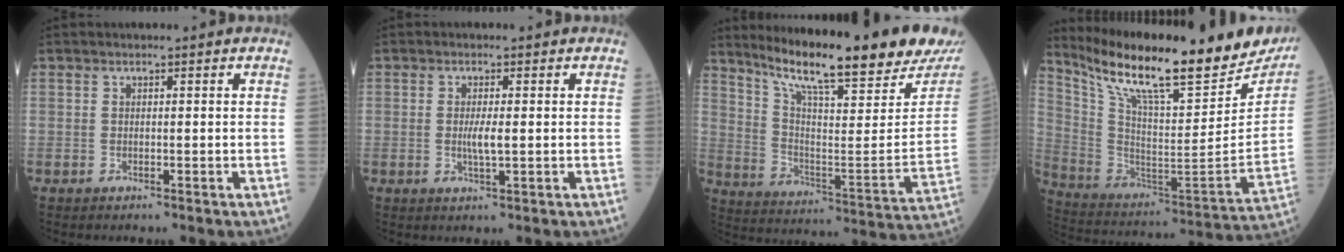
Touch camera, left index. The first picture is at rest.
{"total": 2.5, "force": [0.0, 0.3, 2.5], "torque": [-0.053, -0.004, 0.001]}
{"total": 24.7, "force": [20.6, 1.5, 13.6], "torque": [-0.224, -0.066, 0.294]}
{"total": 28.4, "force": [23.3, 5.6, 15.3], "torque": [-0.266, -0.044, 0.345]}